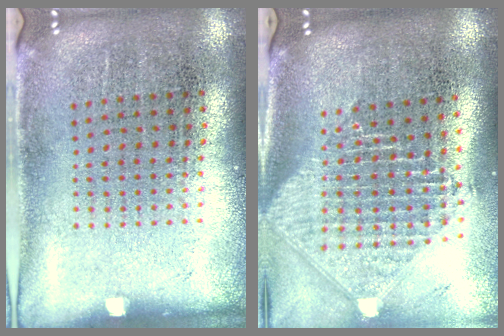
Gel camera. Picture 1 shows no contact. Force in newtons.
{"total": 2.4, "press": 1.9, "slide": 1.5}